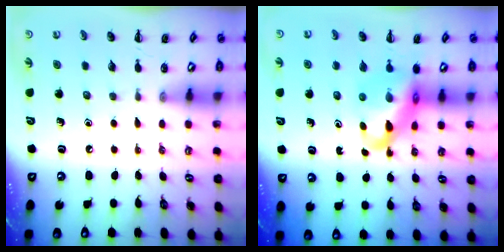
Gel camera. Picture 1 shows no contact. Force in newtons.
{"total": 12.5, "press": 12.1, "slide": 3.0}